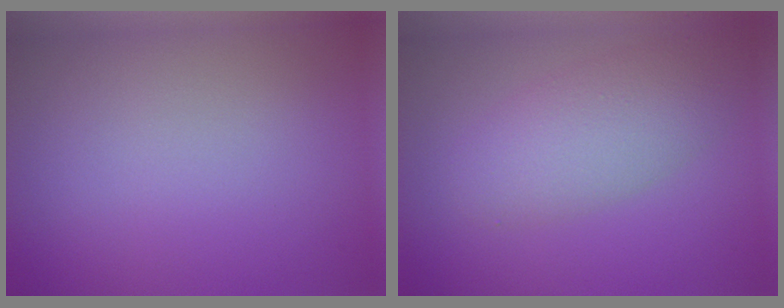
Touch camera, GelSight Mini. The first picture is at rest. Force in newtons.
{"total": 4.5, "press": 4.5, "slide": 0.4}